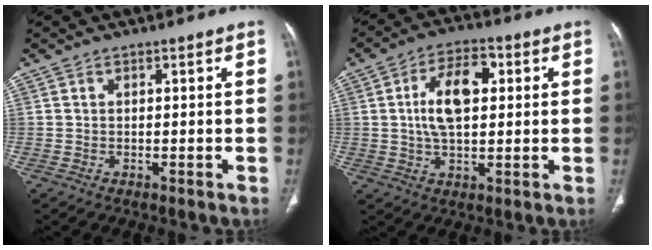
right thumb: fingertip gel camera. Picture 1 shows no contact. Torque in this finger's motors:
{"motor_torque": [-0.63, 0.85, 0.08, 0.19, 0.10]}